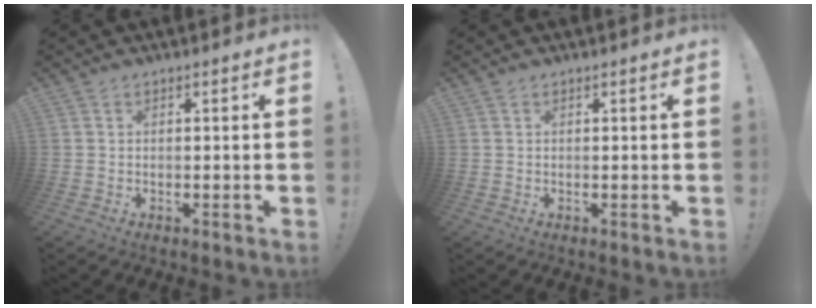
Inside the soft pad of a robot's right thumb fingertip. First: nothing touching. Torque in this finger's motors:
{"motor_torque": [0.01, 0.08, -0.74, 0.09, -0.33]}